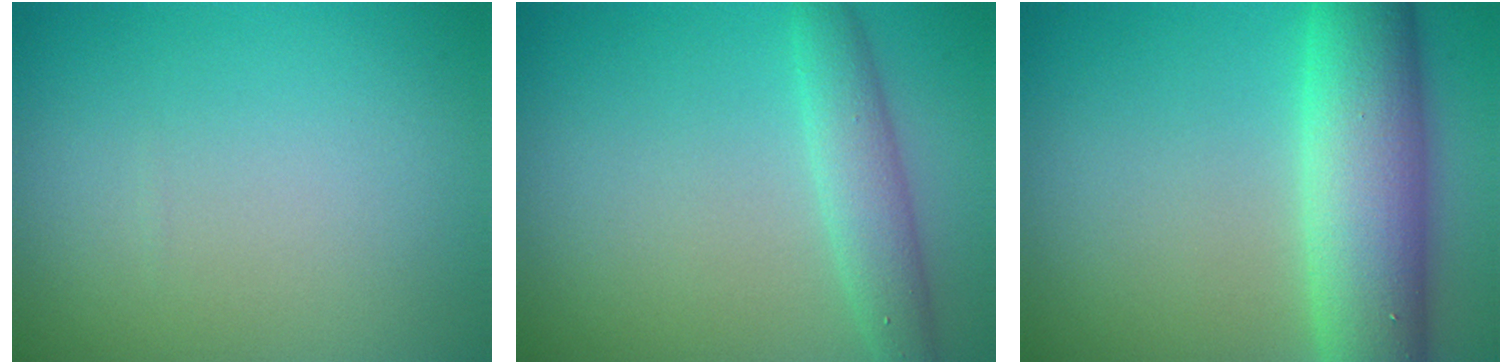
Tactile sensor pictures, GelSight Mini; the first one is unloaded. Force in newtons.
{"total": 2.9, "press": 2.9, "slide": 0.2}
{"total": 8.3, "press": 8.3, "slide": 0.2}